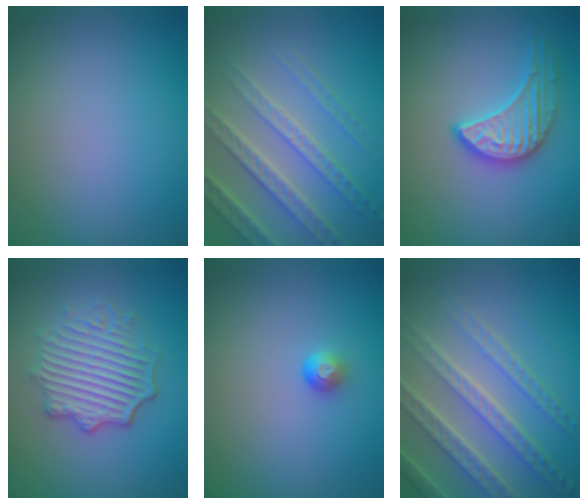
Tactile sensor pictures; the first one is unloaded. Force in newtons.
{"total": 6.1, "press": 4.9, "slide": 3.5}
{"total": 3.3, "press": 3.2, "slide": 0.9}
{"total": 4.9, "press": 4.1, "slide": 2.6}
{"total": 1.3, "press": 1.0, "slide": 0.9}
{"total": 6.1, "press": 5.0, "slide": 3.5}